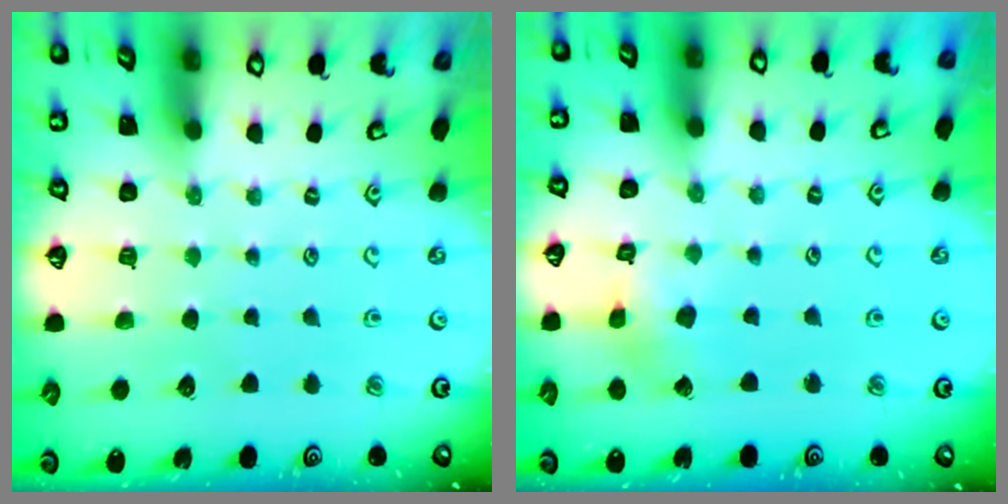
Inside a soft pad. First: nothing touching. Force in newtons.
{"total": 3.4, "press": 3.4, "slide": 0.3}